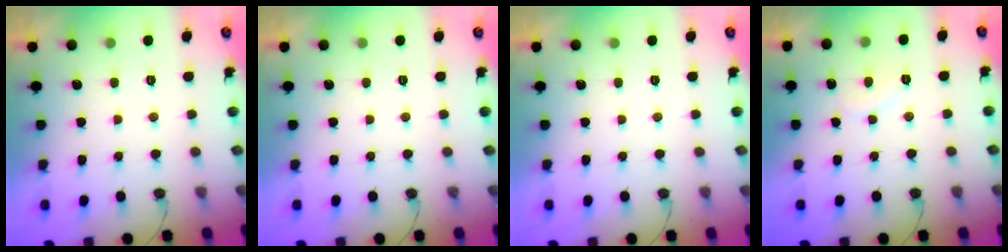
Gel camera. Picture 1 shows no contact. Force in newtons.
{"total": 0.0}
{"total": 0.0}
{"total": 5.7, "press": 5.7, "slide": 0.5}